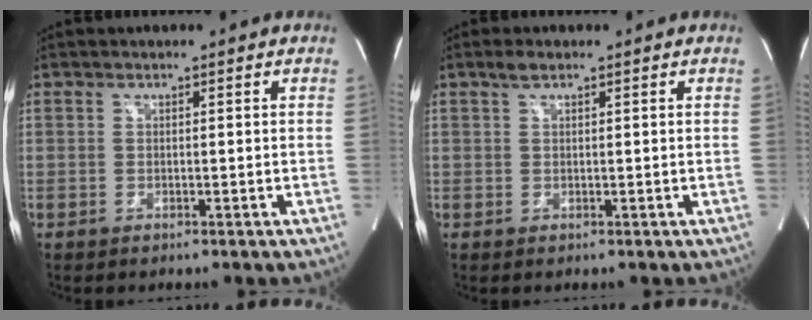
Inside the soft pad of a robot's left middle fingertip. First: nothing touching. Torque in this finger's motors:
{"motor_torque": [-0.02, 0.12, -0.51, -0.09]}